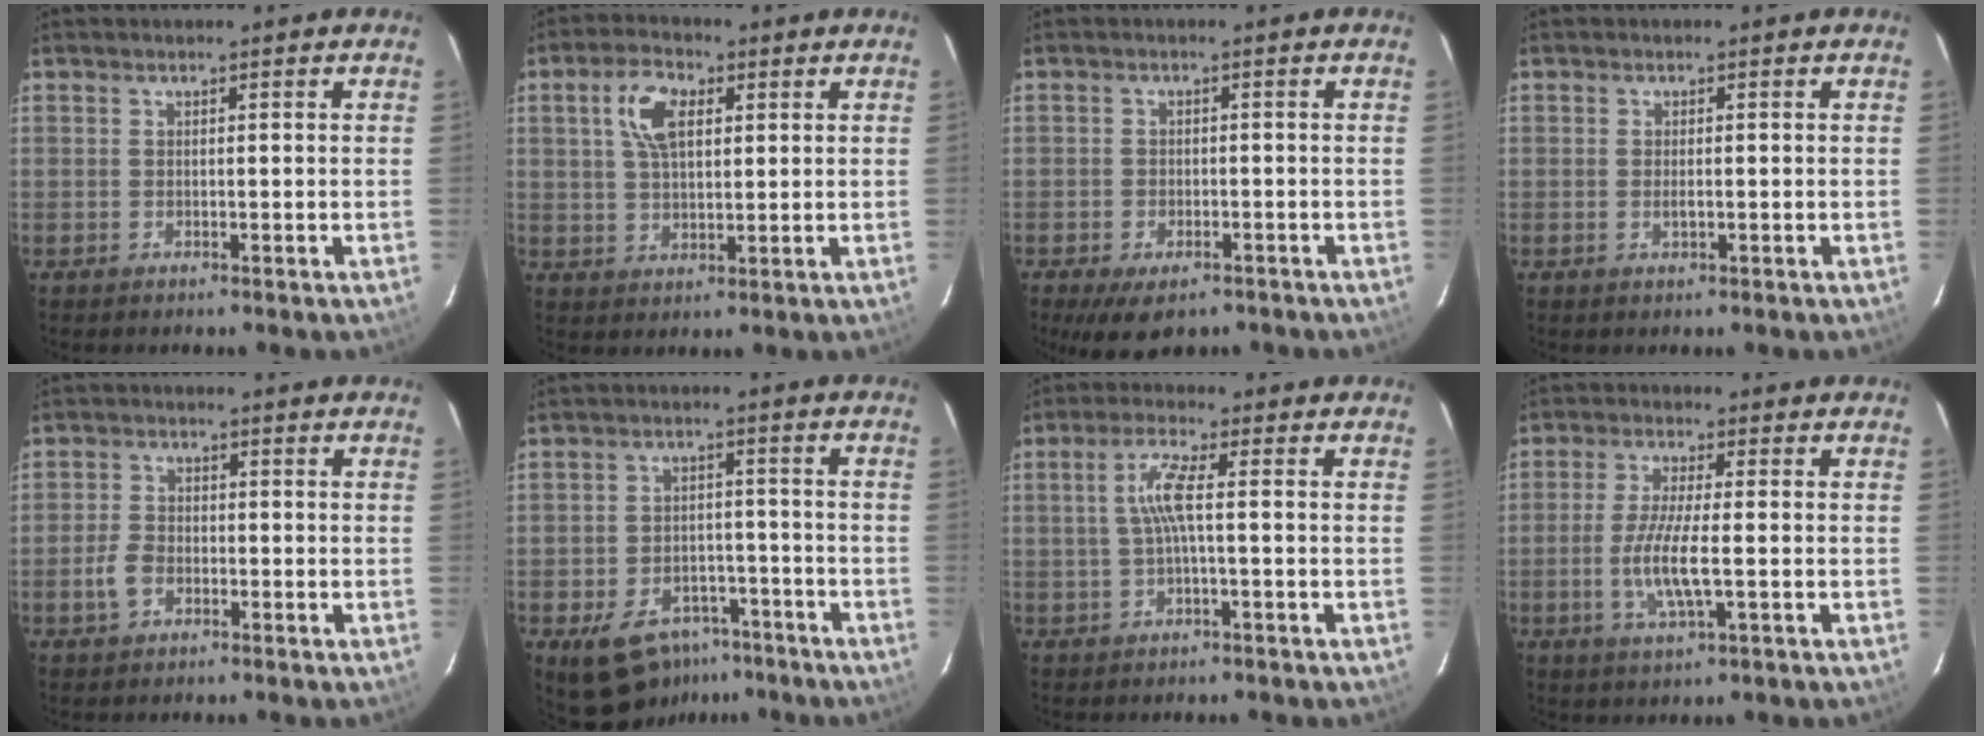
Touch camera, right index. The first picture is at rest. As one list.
[{"total": 7.4, "force": [2.5, 4.0, 5.8], "torque": [-0.110, 0.018, 0.046]}, {"total": 7.6, "force": [-5.3, 3.5, 4.2], "torque": [-0.085, -0.020, -0.076]}, {"total": 1.4, "force": [-0.3, 0.4, 1.3], "torque": [-0.026, -0.001, -0.004]}, {"total": 4.0, "force": [-1.8, 2.6, 2.4], "torque": [-0.057, 0.003, -0.034]}, {"total": 11.3, "force": [-7.2, 7.2, 4.8], "torque": [-0.103, 0.018, -0.085]}, {"total": 4.9, "force": [-0.2, 0.1, 4.8], "torque": [-0.098, 0.005, -0.001]}, {"total": 8.1, "force": [-1.6, 1.3, 7.8], "torque": [-0.159, -0.008, -0.034]}]